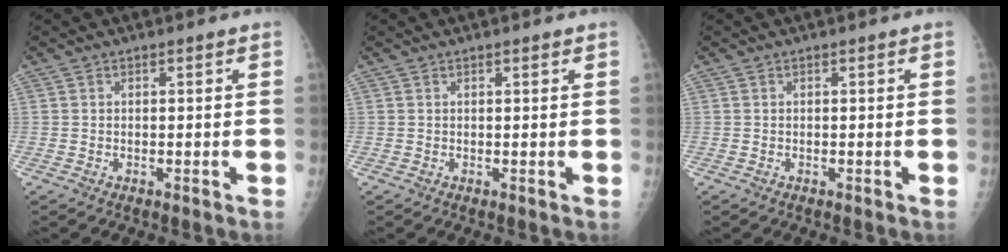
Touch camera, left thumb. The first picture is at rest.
{"total": 1.0, "force": [0.7, 0.2, 0.7], "torque": [-0.009, -0.001, 0.010]}
{"total": 0.0}